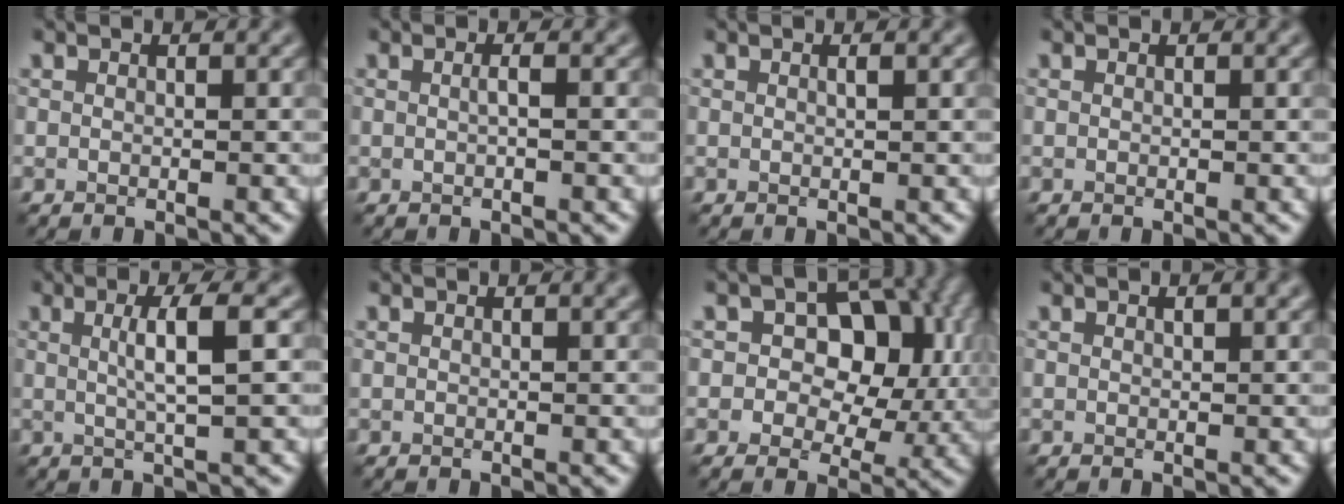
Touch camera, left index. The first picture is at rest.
{"total": 0.7, "force": [0.0, 0.1, 0.7], "torque": [-0.014, 0.002, -0.001]}
{"total": 0.5, "force": [0.2, 0.1, 0.5], "torque": [-0.007, 0.003, 0.002]}
{"total": 0.0}
{"total": 3.9, "force": [0.6, 0.8, 3.8], "torque": [-0.058, 0.003, 0.007]}
{"total": 0.8, "force": [0.5, 0.2, 0.5], "torque": [-0.008, 0.005, 0.009]}
{"total": 9.3, "force": [1.9, 6.5, 6.4], "torque": [-0.071, 0.003, 0.012]}
{"total": 1.0, "force": [0.5, 0.2, 0.8], "torque": [-0.013, 0.002, 0.009]}